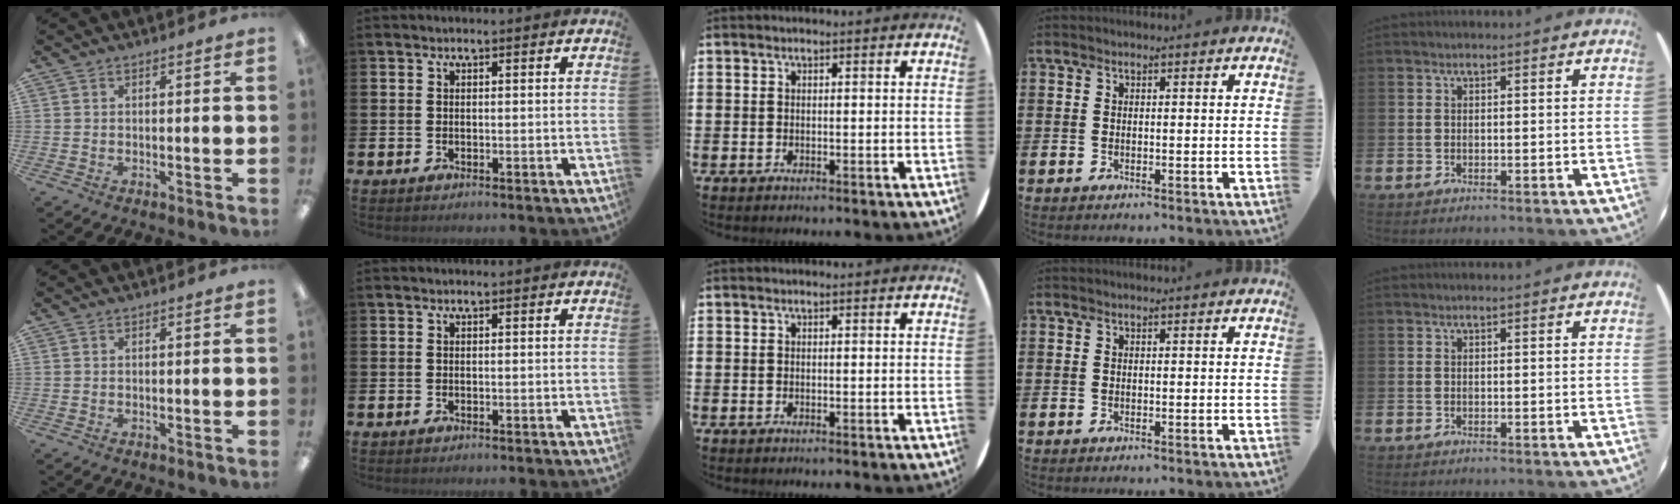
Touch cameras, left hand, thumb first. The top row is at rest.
{}